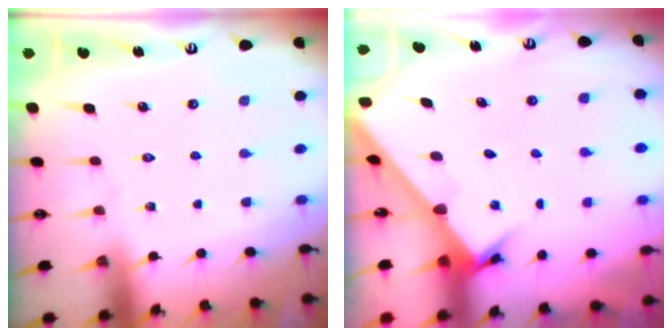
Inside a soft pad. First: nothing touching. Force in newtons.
{"total": 2.4, "press": 2.4, "slide": 0.3}